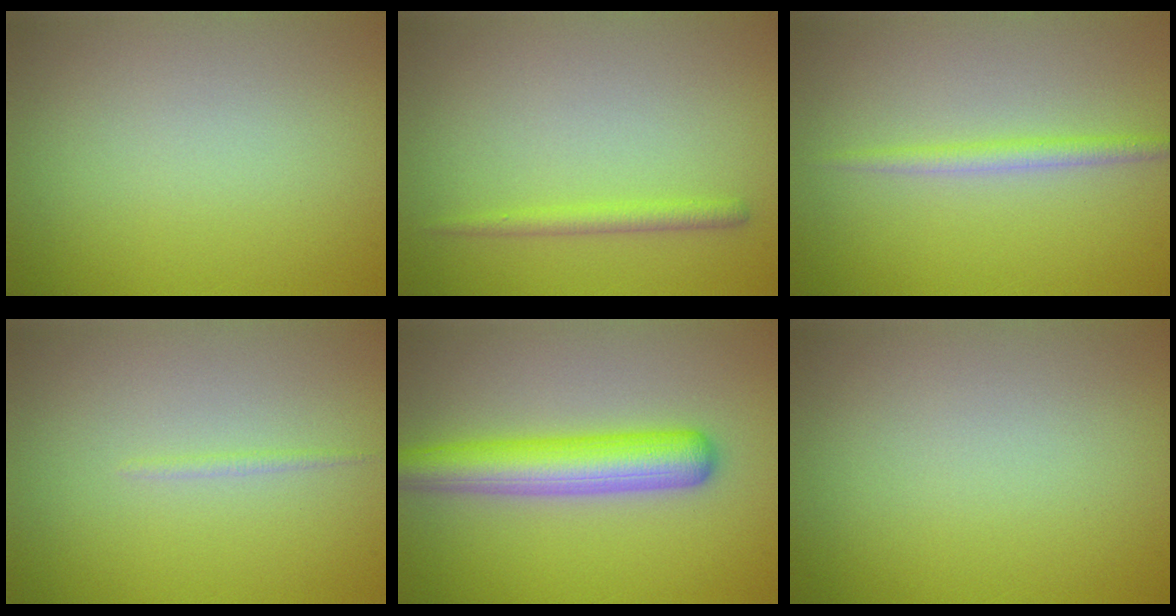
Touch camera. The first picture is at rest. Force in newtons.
{"total": 1.4, "press": 1.4, "slide": 0.1}
{"total": 1.7, "press": 1.7, "slide": 0.1}
{"total": 0.6, "press": 0.6, "slide": 0.1}
{"total": 5.8, "press": 5.8, "slide": 0.1}
{"total": 0.0}